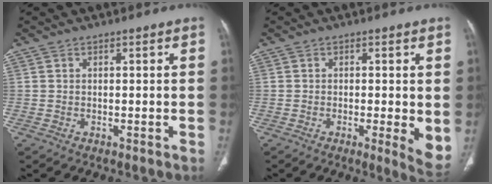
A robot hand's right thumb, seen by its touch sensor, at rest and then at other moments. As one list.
[{"total": 5.8, "force": [-0.5, 1.4, 5.6], "torque": [-0.079, -0.014, -0.010]}]